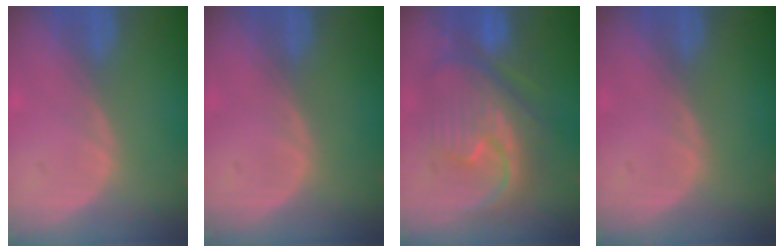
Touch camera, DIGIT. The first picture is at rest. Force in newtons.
{"total": 0.0}
{"total": 12.1, "press": 12.0, "slide": 1.4}
{"total": 0.0}